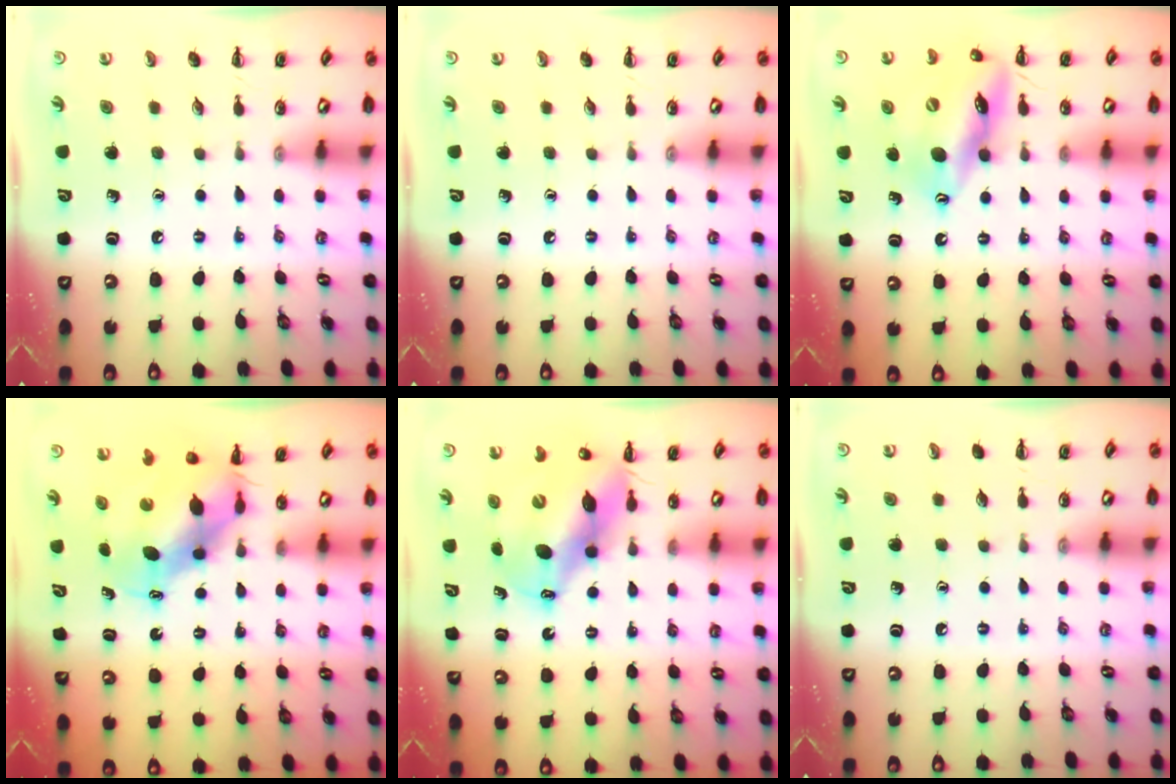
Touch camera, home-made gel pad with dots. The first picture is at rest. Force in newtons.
{"total": 0.0}
{"total": 15.2, "press": 15.0, "slide": 2.4}
{"total": 7.6, "press": 7.4, "slide": 1.8}
{"total": 12.5, "press": 12.1, "slide": 3.0}
{"total": 0.0}